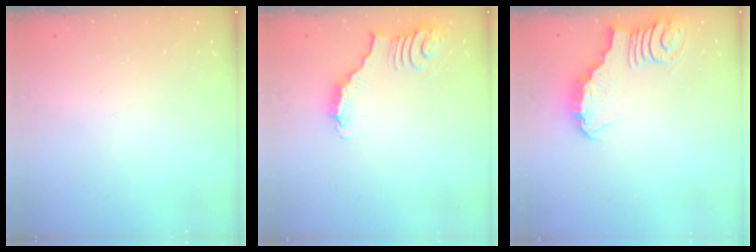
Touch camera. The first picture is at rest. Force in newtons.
{"total": 3.6, "press": 3.5, "slide": 0.7}
{"total": 3.4, "press": 3.4, "slide": 0.2}